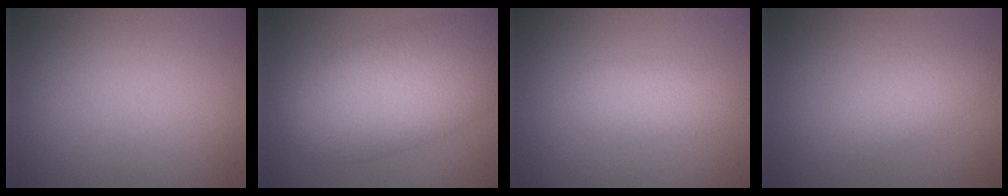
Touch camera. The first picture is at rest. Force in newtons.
{"total": 10.0, "press": 10.0, "slide": 0.8}
{"total": 2.2, "press": 2.2, "slide": 0.0}
{"total": 2.2, "press": 2.2, "slide": 0.0}